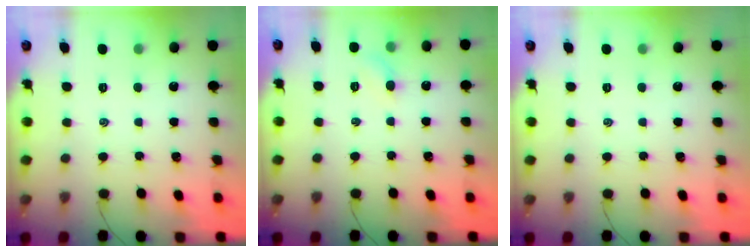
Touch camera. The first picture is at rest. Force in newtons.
{"total": 4.5, "press": 4.2, "slide": 1.5}
{"total": 0.0}